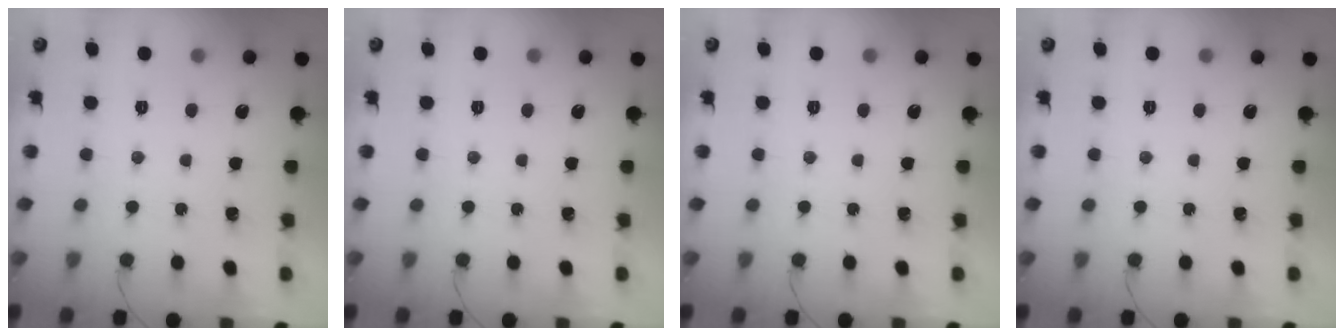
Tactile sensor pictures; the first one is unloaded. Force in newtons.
{"total": 0.0}
{"total": 0.0}
{"total": 0.0}